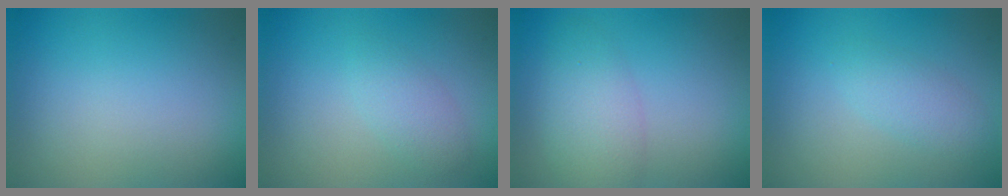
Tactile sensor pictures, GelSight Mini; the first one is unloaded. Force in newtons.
{"total": 1.9, "press": 1.9, "slide": 0.1}
{"total": 4.0, "press": 4.0, "slide": 0.2}
{"total": 2.2, "press": 2.2, "slide": 0.0}